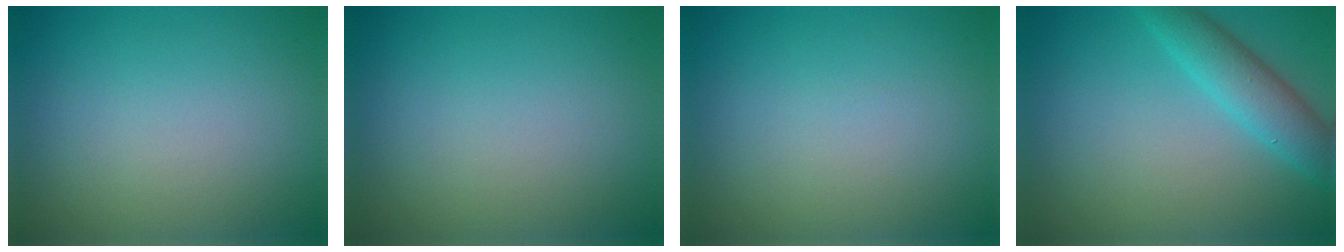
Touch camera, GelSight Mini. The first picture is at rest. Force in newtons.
{"total": 0.0}
{"total": 0.0}
{"total": 3.9, "press": 3.9, "slide": 0.2}